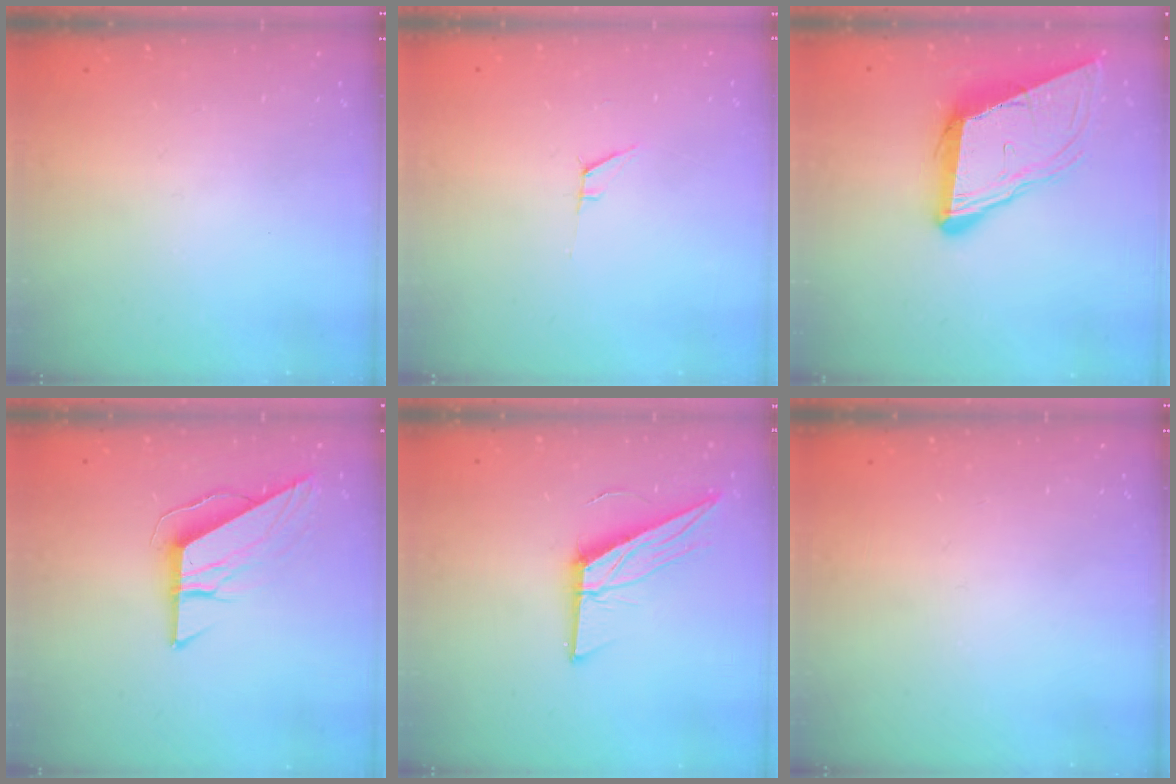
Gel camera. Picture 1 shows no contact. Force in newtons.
{"total": 5.2, "press": 4.5, "slide": 2.5}
{"total": 12.0, "press": 11.5, "slide": 3.7}
{"total": 9.1, "press": 9.1, "slide": 0.7}
{"total": 13.3, "press": 13.3, "slide": 0.7}
{"total": 0.0}